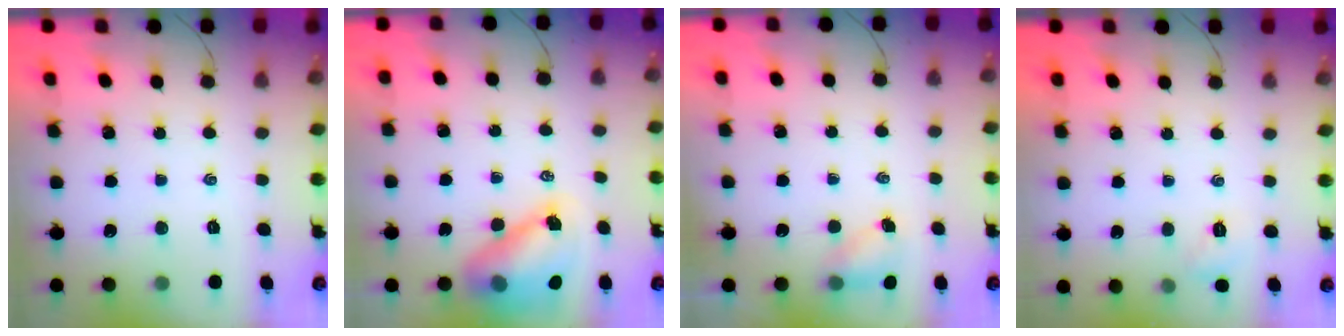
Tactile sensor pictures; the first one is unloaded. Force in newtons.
{"total": 11.5, "press": 10.9, "slide": 3.5}
{"total": 4.9, "press": 4.8, "slide": 1.2}
{"total": 2.1, "press": 2.0, "slide": 0.6}